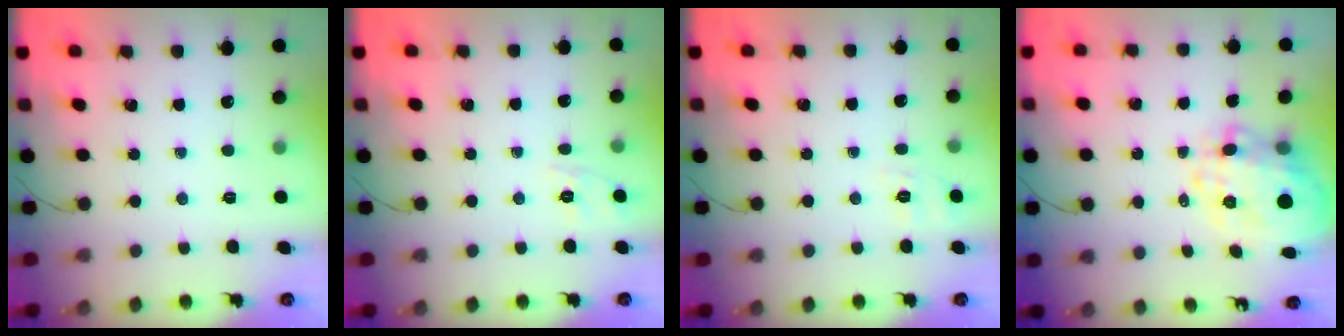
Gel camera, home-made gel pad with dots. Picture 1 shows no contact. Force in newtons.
{"total": 2.0, "press": 0.8, "slide": 1.8}
{"total": 1.9, "press": 0.6, "slide": 1.8}
{"total": 10.9, "press": 10.5, "slide": 2.8}